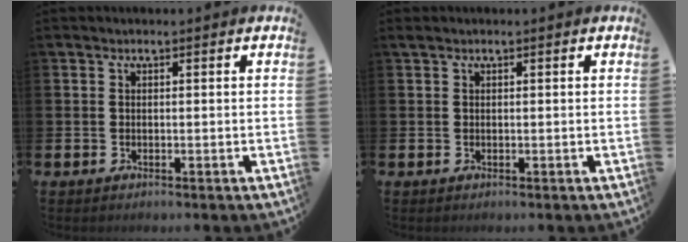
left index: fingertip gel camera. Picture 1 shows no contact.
{"total": 0.0}